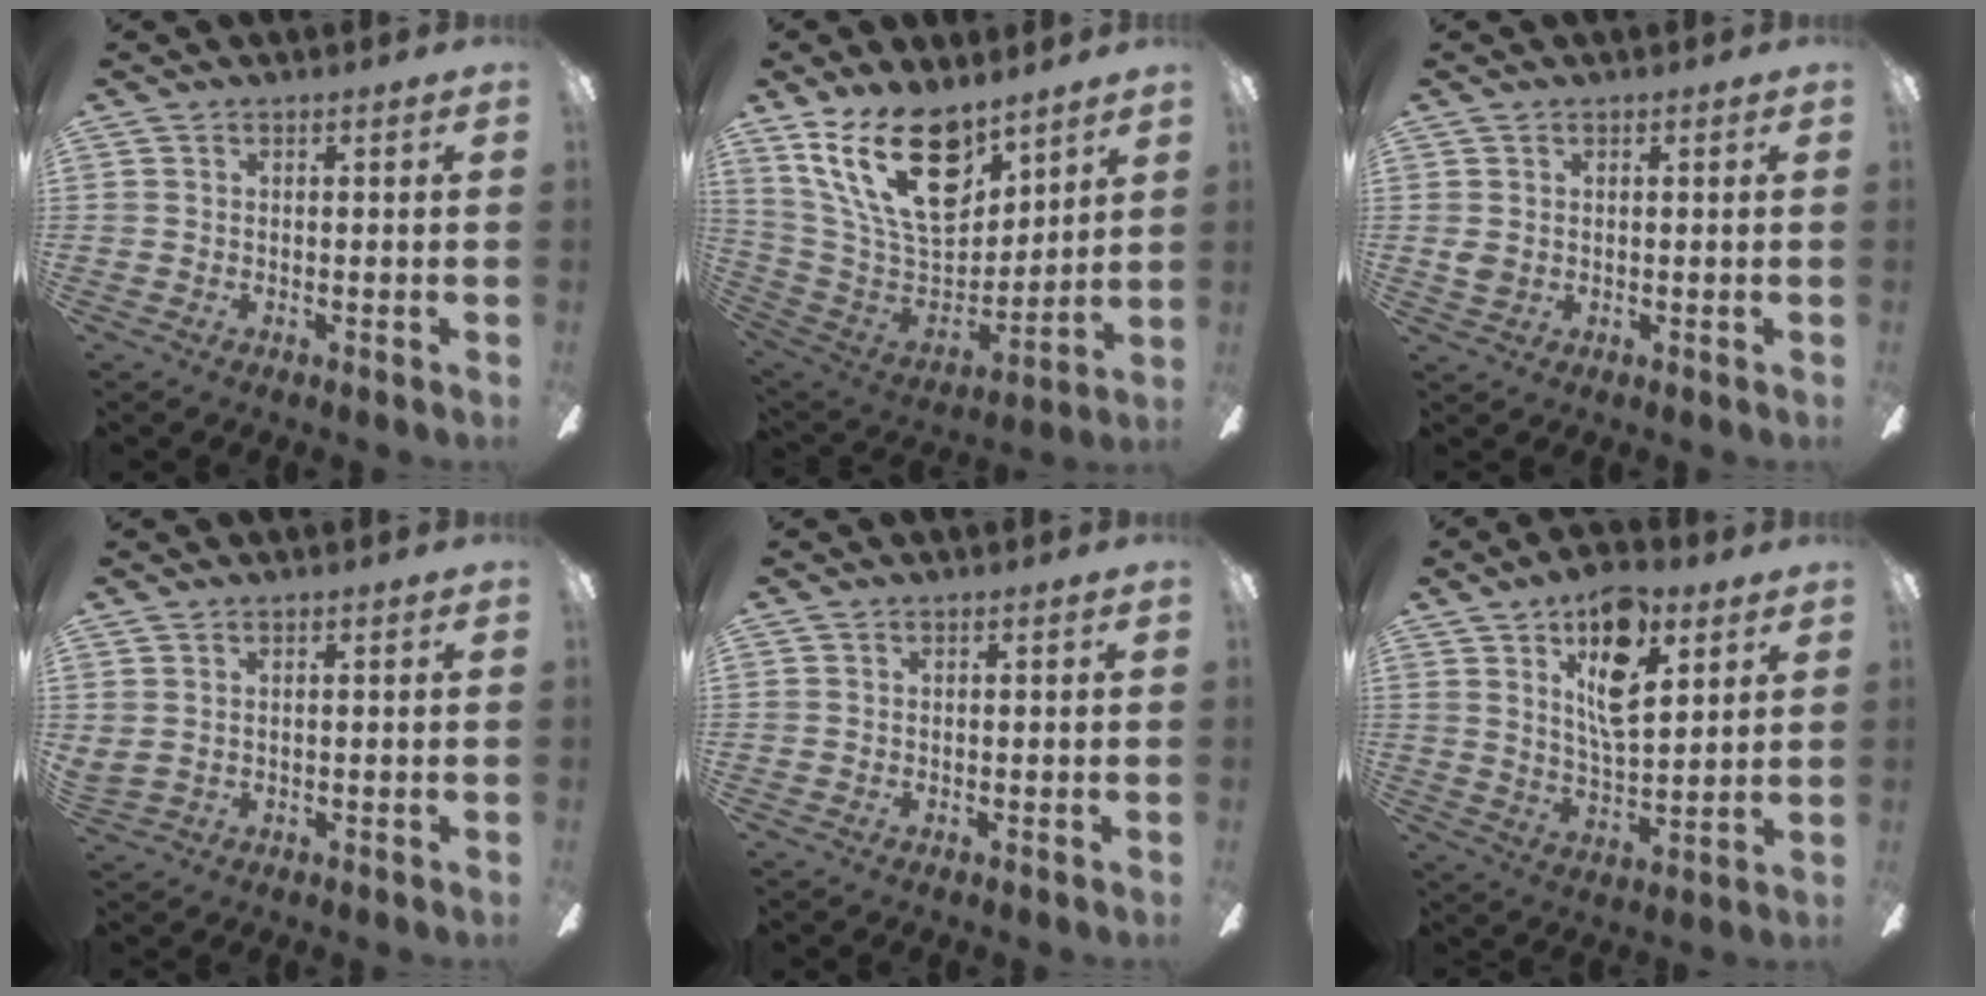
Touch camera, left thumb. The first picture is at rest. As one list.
[{"total": 23.6, "force": [13.4, 12.2, 15.2], "torque": [-0.301, -0.075, 0.241]}, {"total": 1.8, "force": [0.6, 1.3, 1.0], "torque": [-0.021, 0.002, 0.012]}, {"total": 1.3, "force": [1.1, 0.5, 0.4], "torque": [-0.011, -0.002, 0.021]}, {"total": 0.0}, {"total": 14.7, "force": [8.3, 6.1, 10.5], "torque": [-0.169, -0.028, 0.140]}]